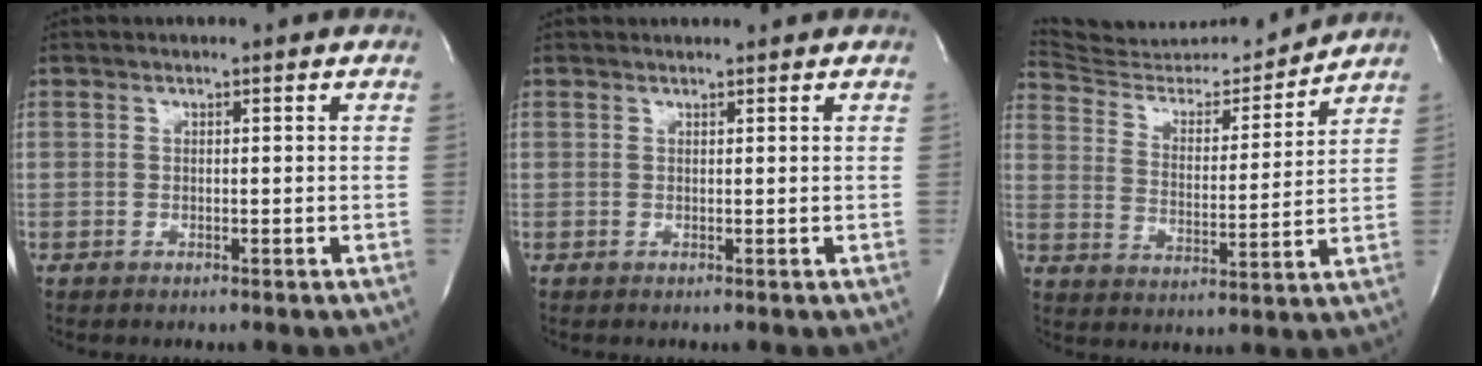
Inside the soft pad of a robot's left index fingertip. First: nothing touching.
{"total": 1.0, "force": [1.0, 0.0, 0.0], "torque": [-0.008, 0.009, 0.018]}
{"total": 14.9, "force": [14.7, 1.0, 2.4], "torque": [-0.040, -0.018, 0.240]}